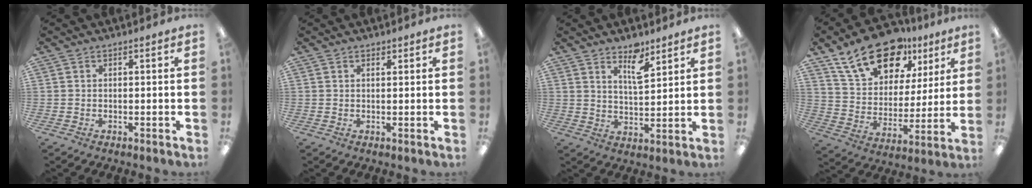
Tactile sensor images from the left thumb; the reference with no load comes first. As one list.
[{"total": 0.8, "force": [0.7, 0.3, 0.2], "torque": [0.003, -0.004, 0.011]}, {"total": 7.4, "force": [5.3, 2.6, 4.5], "torque": [-0.062, -0.032, 0.088]}, {"total": 20.2, "force": [13.0, 11.6, 10.3], "torque": [-0.171, -0.065, 0.233]}]